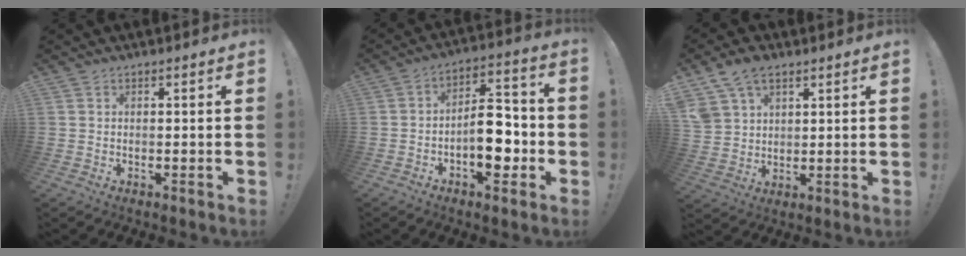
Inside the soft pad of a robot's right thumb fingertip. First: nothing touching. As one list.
[{"total": 13.2, "force": [-3.8, 6.9, 10.6], "torque": [-0.157, 0.029, -0.063]}, {"total": 9.7, "force": [6.2, 6.0, 4.5], "torque": [-0.101, -0.019, 0.124]}]